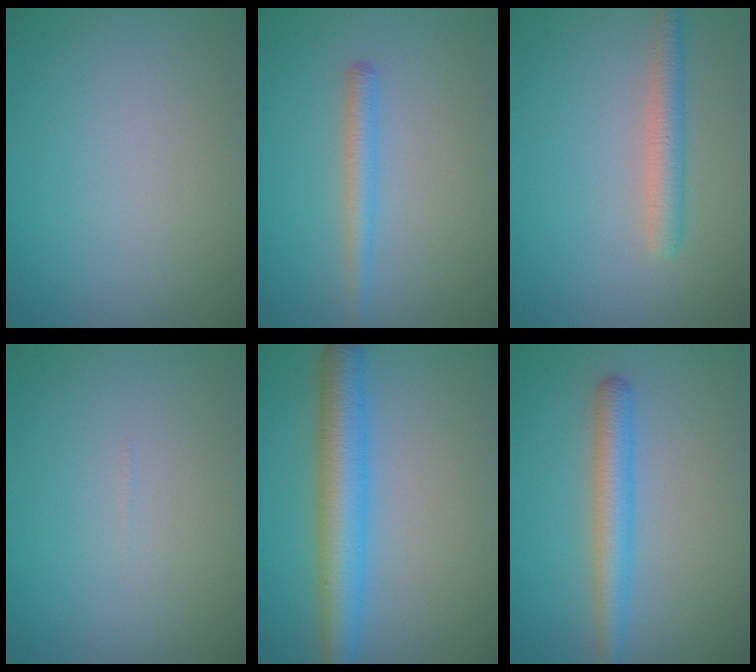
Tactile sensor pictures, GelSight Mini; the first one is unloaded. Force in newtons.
{"total": 1.9, "press": 1.9, "slide": 0.0}
{"total": 2.6, "press": 2.6, "slide": 0.1}
{"total": 0.0}
{"total": 6.0, "press": 6.0, "slide": 0.1}
{"total": 3.5, "press": 3.5, "slide": 0.1}